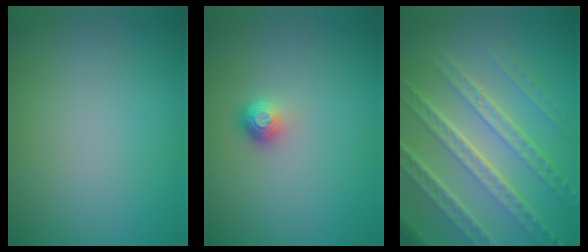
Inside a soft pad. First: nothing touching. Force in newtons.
{"total": 1.6, "press": 1.2, "slide": 1.1}
{"total": 7.8, "press": 5.5, "slide": 5.6}